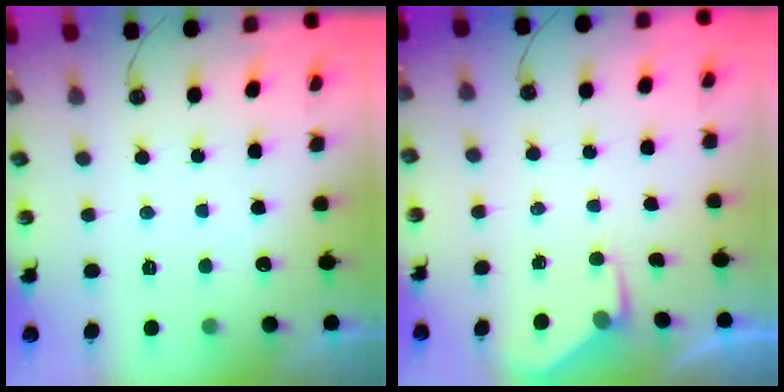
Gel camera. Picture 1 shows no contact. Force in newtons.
{"total": 3.5, "press": 3.5, "slide": 0.5}